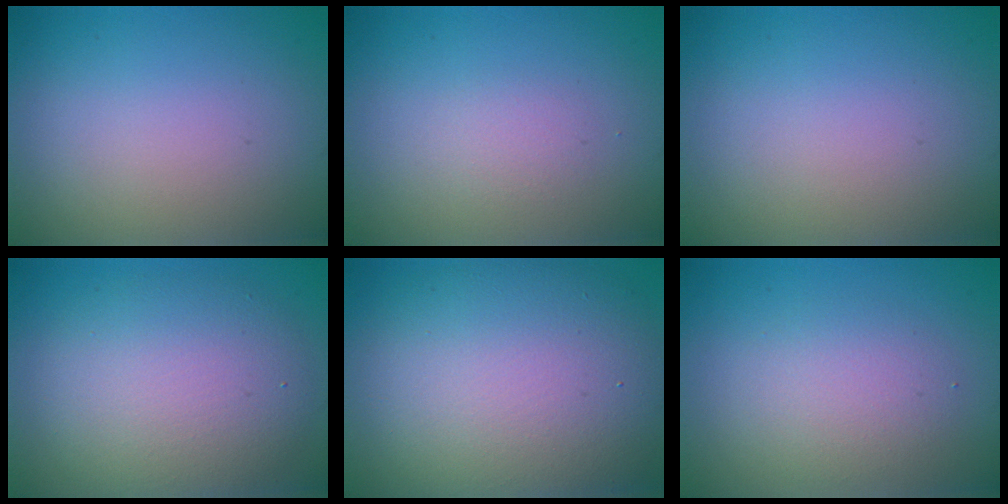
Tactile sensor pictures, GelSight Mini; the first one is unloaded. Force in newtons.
{"total": 1.1, "press": 1.1, "slide": 0.0}
{"total": 0.0}
{"total": 7.1, "press": 7.1, "slide": 0.5}
{"total": 12.4, "press": 12.4, "slide": 0.9}
{"total": 2.9, "press": 2.9, "slide": 0.3}